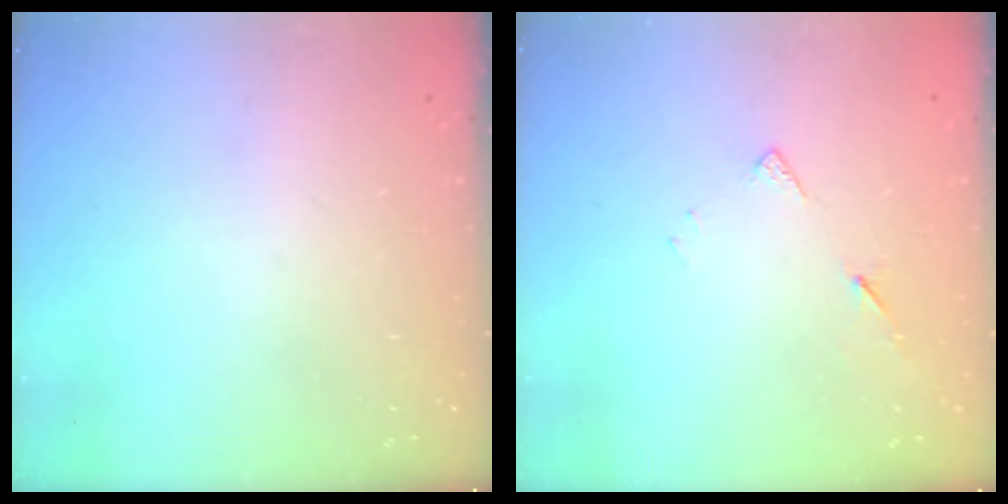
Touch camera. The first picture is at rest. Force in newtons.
{"total": 5.8, "press": 5.8, "slide": 0.7}